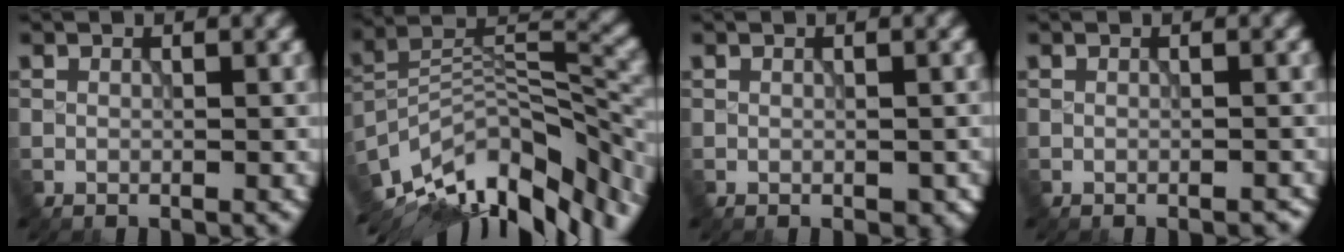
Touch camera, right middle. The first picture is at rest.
{"total": 13.7, "force": [-9.6, 5.0, 8.4], "torque": [-0.169, 0.008, -0.159]}
{"total": 1.4, "force": [-0.5, 0.9, 1.0], "torque": [-0.017, -0.011, -0.002]}
{"total": 0.9, "force": [-0.7, 0.3, 0.6], "torque": [-0.007, -0.001, -0.008]}